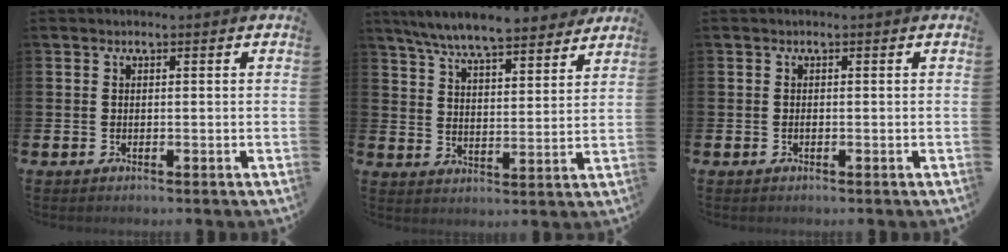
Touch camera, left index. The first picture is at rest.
{"total": 8.1, "force": [7.6, 0.9, 2.4], "torque": [-0.072, -0.044, 0.137]}
{"total": 0.0}